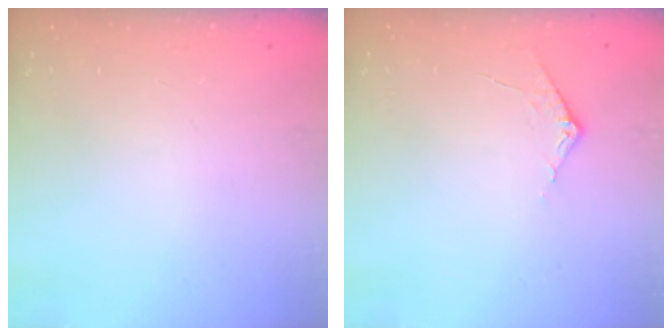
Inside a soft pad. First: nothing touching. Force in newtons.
{"total": 5.8, "press": 5.7, "slide": 0.6}